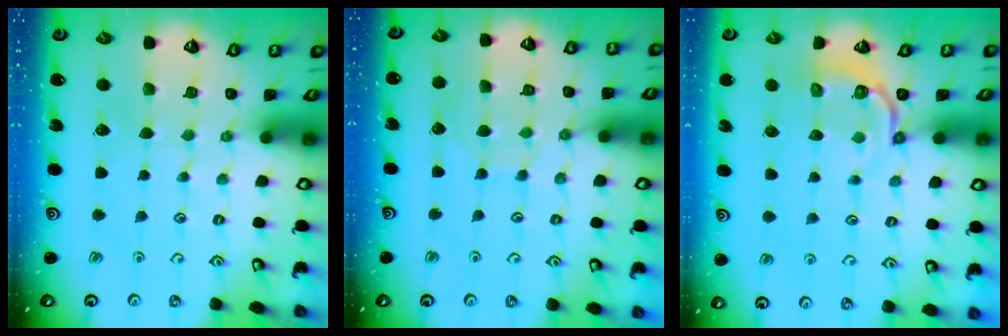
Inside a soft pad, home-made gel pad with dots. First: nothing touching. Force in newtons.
{"total": 6.3, "press": 6.3, "slide": 0.5}
{"total": 5.1, "press": 4.5, "slide": 2.5}